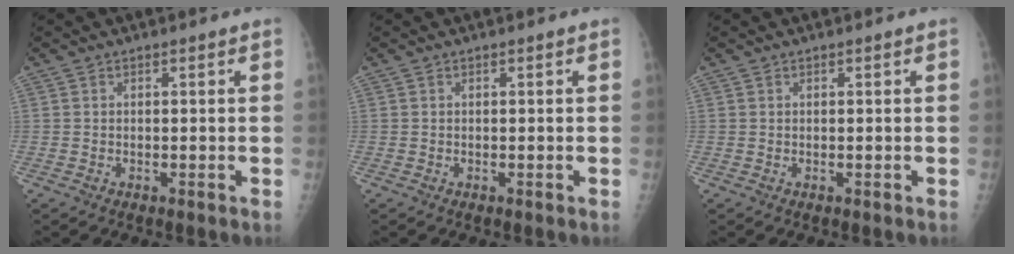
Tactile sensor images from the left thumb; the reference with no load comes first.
{"total": 0.0}
{"total": 0.0}